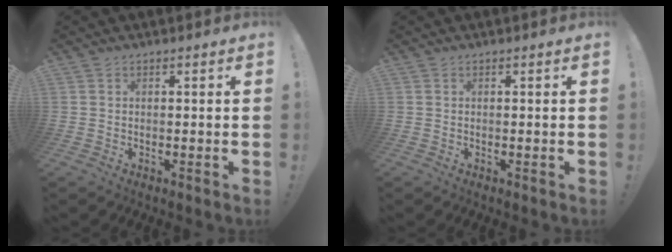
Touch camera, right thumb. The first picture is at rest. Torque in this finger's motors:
{"motor_torque": [-0.01, 0.57, 0.17, -0.04, -0.05]}